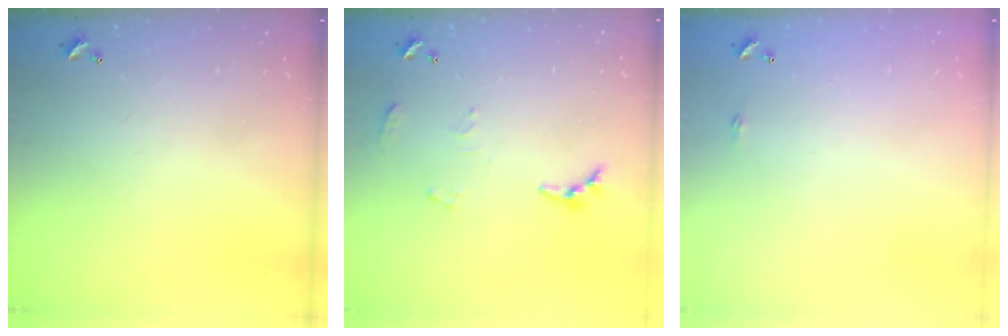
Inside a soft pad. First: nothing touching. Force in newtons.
{"total": 6.2, "press": 6.2, "slide": 0.5}
{"total": 2.2, "press": 2.1, "slide": 0.4}